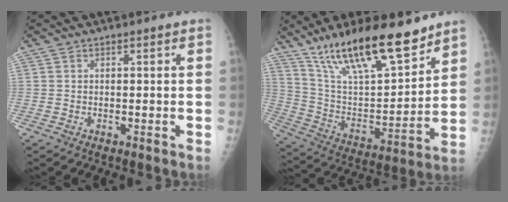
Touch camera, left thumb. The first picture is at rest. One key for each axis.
{"total": 22.4, "fx": 16.2, "fy": 6.3, "fz": 14.1, "tx": -0.213, "ty": -0.070, "tz": 0.292}